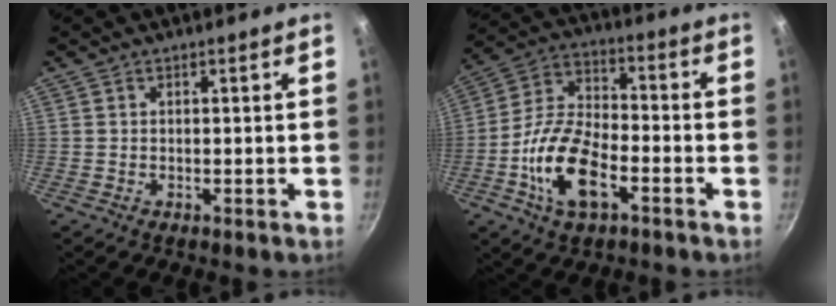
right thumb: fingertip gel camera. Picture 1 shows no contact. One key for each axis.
{"total": 15.3, "fx": -5.6, "fy": 7.6, "fz": 12.0, "tx": -0.222, "ty": 0.036, "tz": -0.118}